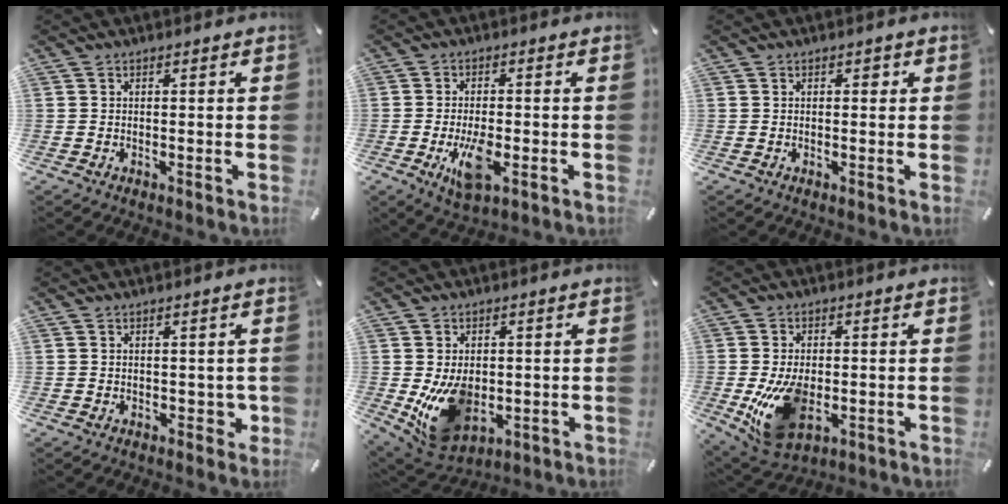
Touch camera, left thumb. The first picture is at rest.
{"total": 8.2, "force": [-2.3, 3.5, 7.1], "torque": [-0.137, -0.007, -0.037]}
{"total": 1.0, "force": [0.3, 0.8, 0.6], "torque": [-0.004, 0.003, 0.002]}
{"total": 2.6, "force": [-0.2, 1.9, 1.8], "torque": [-0.005, -0.004, -0.006]}
{"total": 12.3, "force": [-1.3, 8.9, 8.3], "torque": [-0.167, -0.006, -0.019]}
{"total": 12.9, "force": [-1.8, 8.2, 9.8], "torque": [-0.191, -0.014, -0.029]}